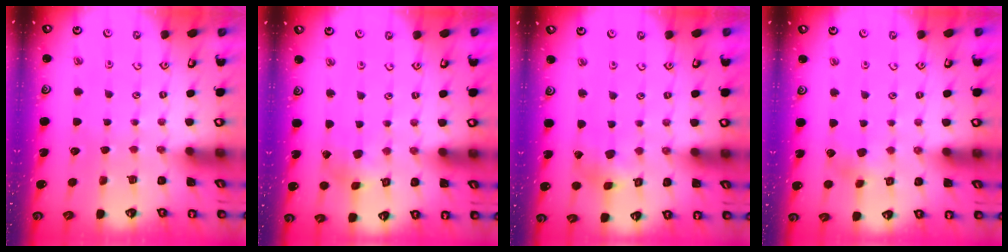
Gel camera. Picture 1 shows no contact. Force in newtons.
{"total": 2.5, "press": 2.5, "slide": 0.3}
{"total": 3.6, "press": 3.6, "slide": 0.4}
{"total": 4.6, "press": 4.5, "slide": 0.9}